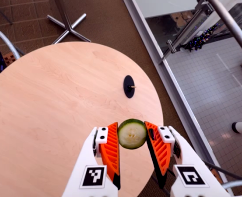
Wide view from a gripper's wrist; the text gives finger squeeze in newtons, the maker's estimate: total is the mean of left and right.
{"total": 8.0, "left": 8.0, "right": 7.9}